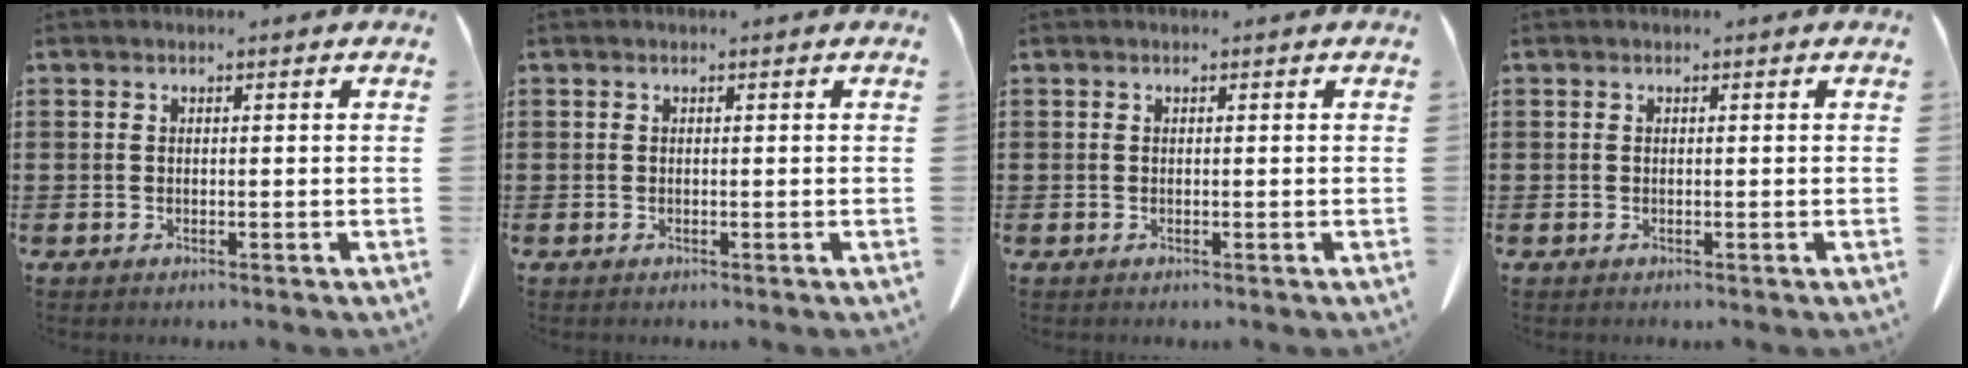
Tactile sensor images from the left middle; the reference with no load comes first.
{"total": 0.0}
{"total": 0.0}
{"total": 0.0}